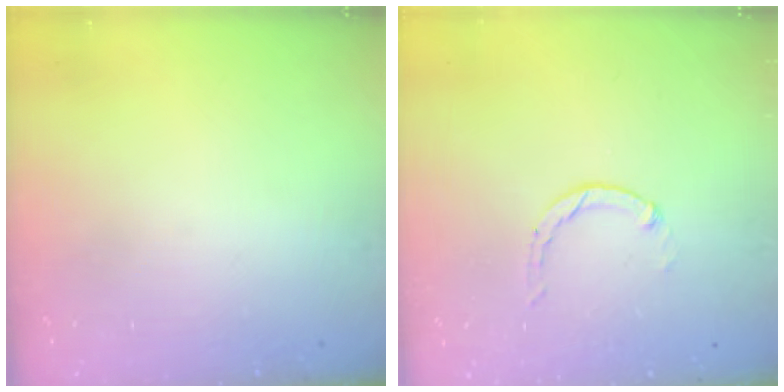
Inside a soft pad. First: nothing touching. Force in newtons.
{"total": 0.8, "press": 0.7, "slide": 0.2}